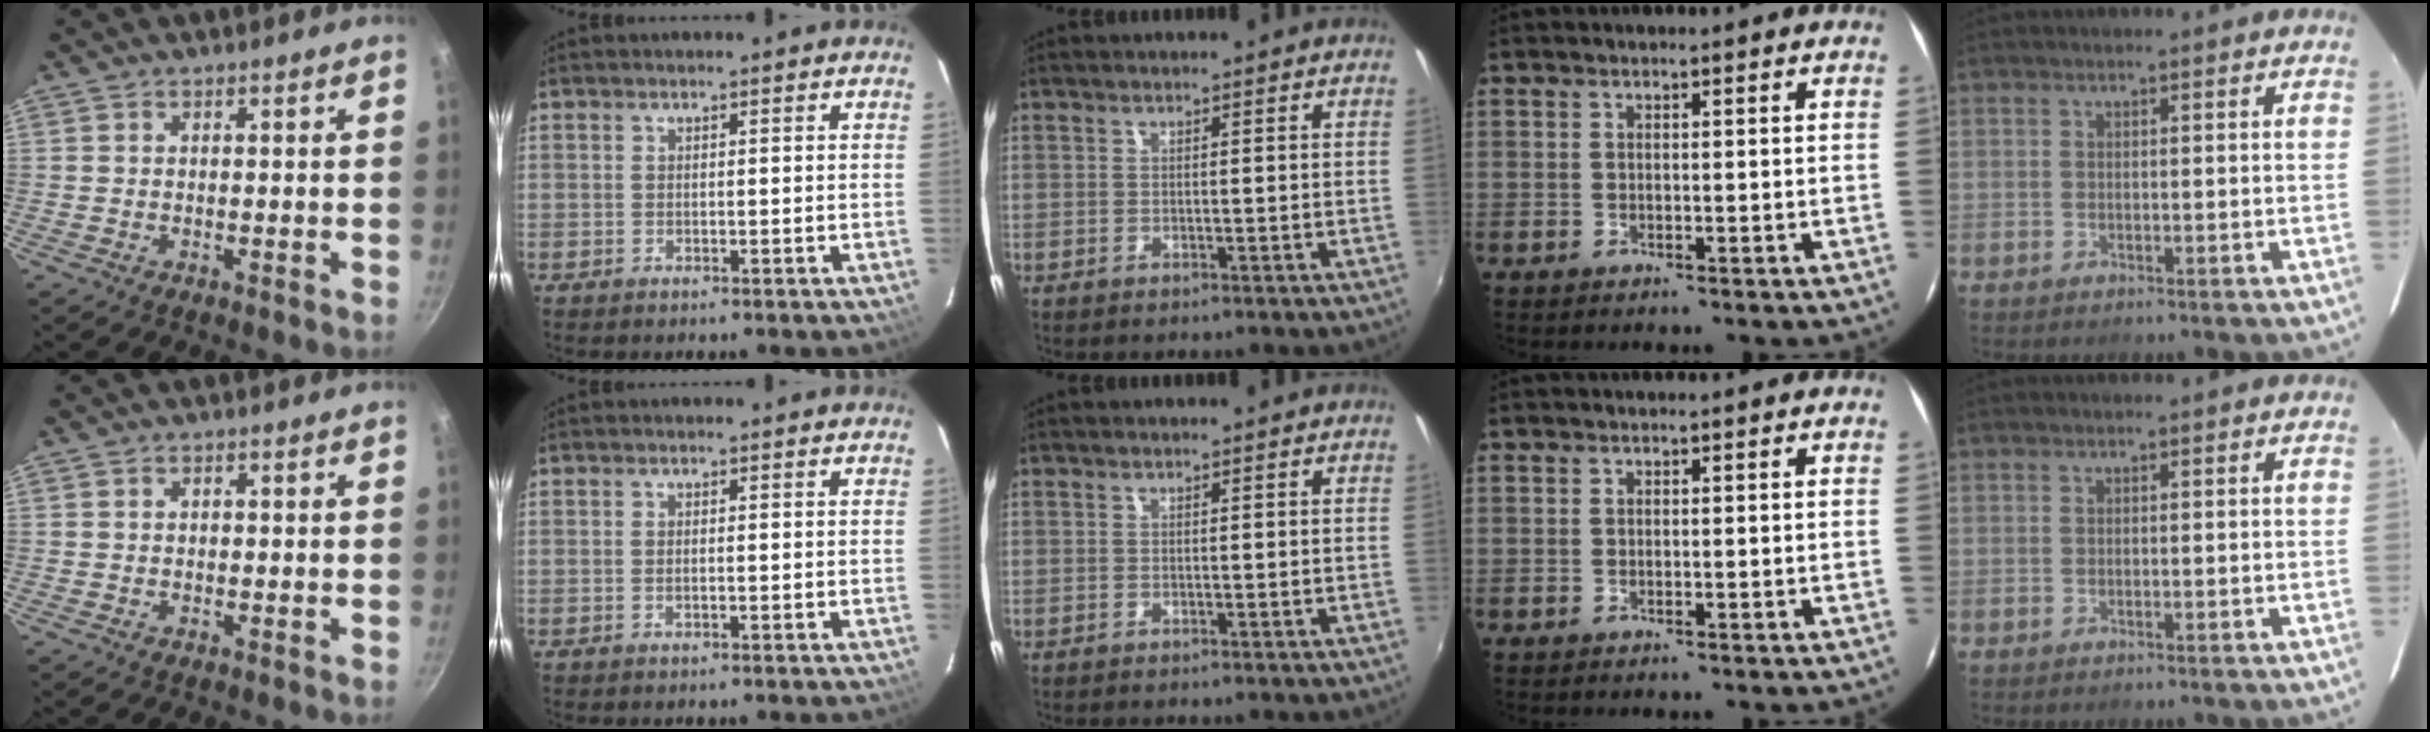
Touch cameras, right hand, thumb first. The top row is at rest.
{"thumb": {"total": 0.9, "force": [0.1, 0.7, 0.5], "torque": [-0.006, 0.005, 0.001]}, "index": {"total": 0.7, "force": [-0.2, 0.3, 0.6], "torque": [-0.011, -0.001, -0.004]}}